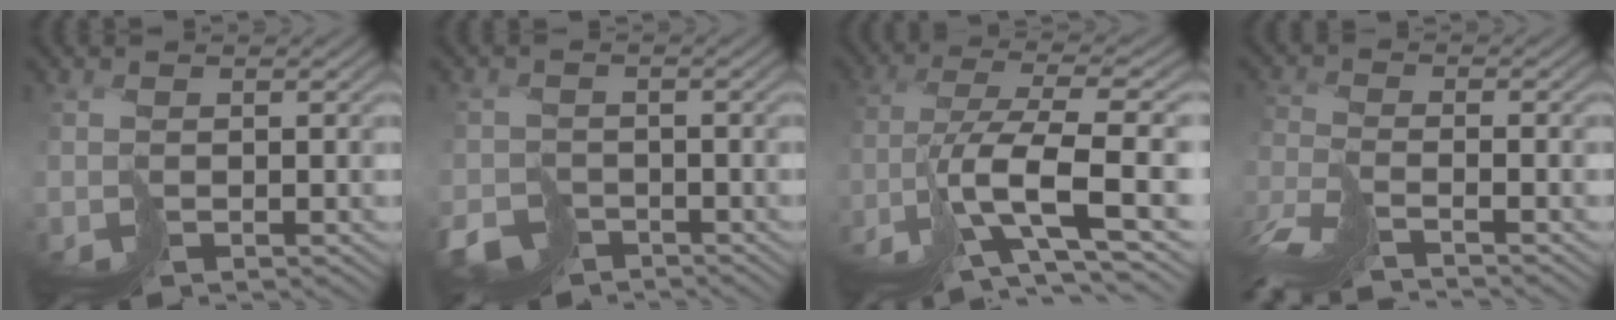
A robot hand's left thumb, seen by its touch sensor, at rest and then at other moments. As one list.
[{"total": 3.8, "force": [-3.2, 1.8, 0.4], "torque": [0.002, -0.016, -0.054]}, {"total": 11.8, "force": [-4.3, 2.8, 10.6], "torque": [-0.213, -0.008, -0.067]}, {"total": 6.5, "force": [-6.0, 0.1, 2.4], "torque": [-0.051, -0.005, -0.121]}]